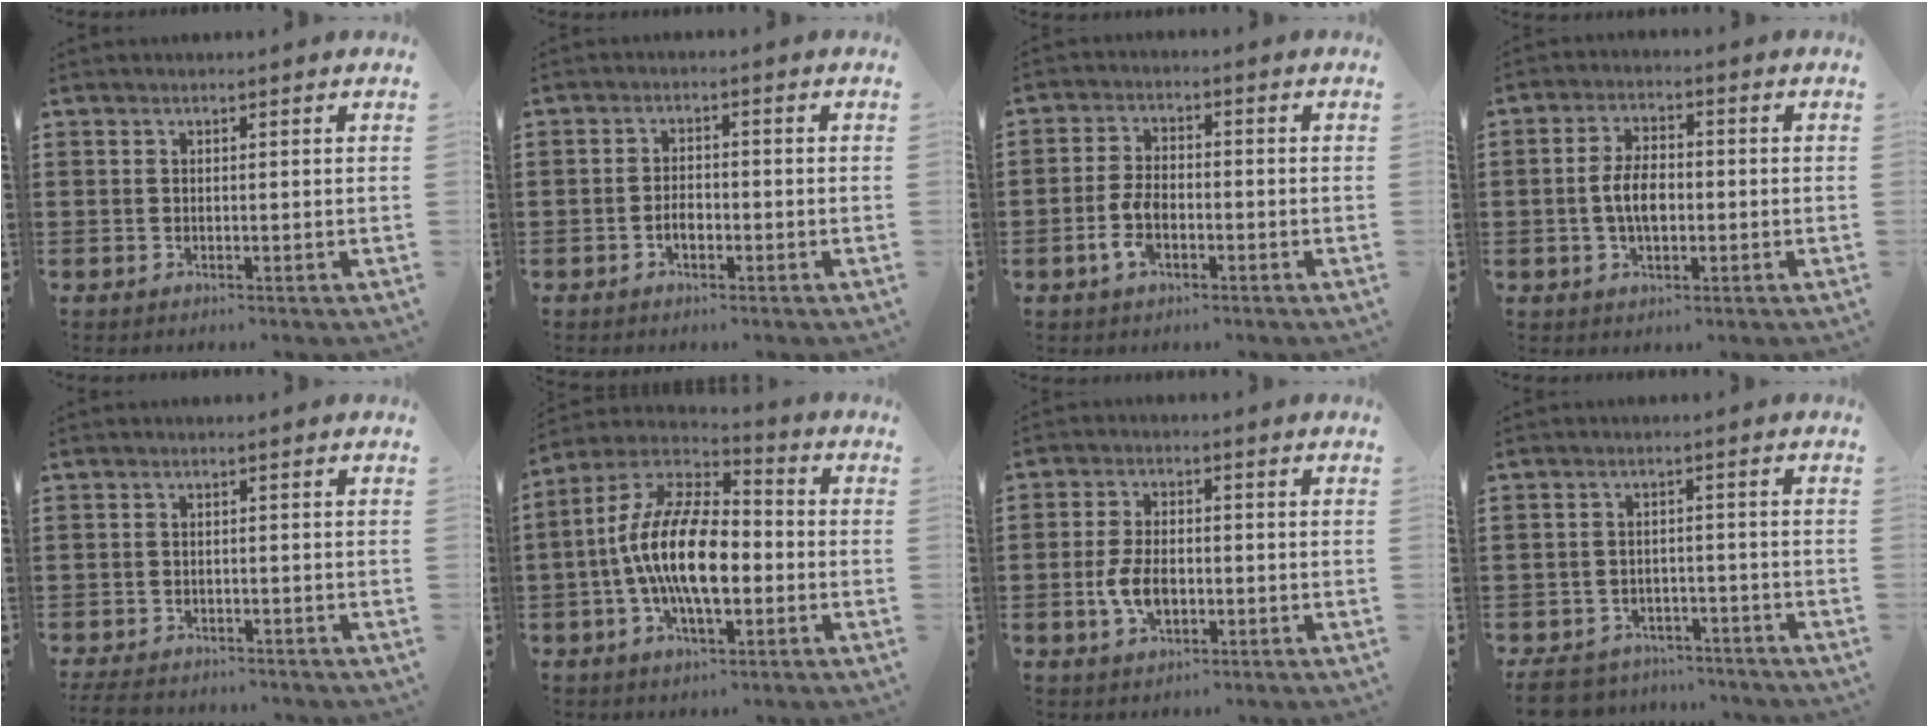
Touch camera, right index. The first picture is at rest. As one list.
[{"total": 2.5, "force": [-1.0, 1.4, 1.8], "torque": [-0.038, 0.005, -0.018]}, {"total": 5.0, "force": [-1.8, 2.7, 3.8], "torque": [-0.096, -0.004, -0.039]}, {"total": 5.5, "force": [-0.7, 2.8, 4.7], "torque": [-0.100, 0.002, -0.016]}, {"total": 2.5, "force": [-2.4, 0.4, 0.6], "torque": [-0.028, -0.004, -0.055]}, {"total": 14.0, "force": [-2.3, 6.2, 12.3], "torque": [-0.281, -0.011, -0.050]}, {"total": 5.7, "force": [-1.2, 3.2, 4.5], "torque": [-0.102, -0.001, -0.025]}, {"total": 4.9, "force": [-4.6, 1.4, 0.9], "torque": [-0.028, 0.007, -0.093]}]